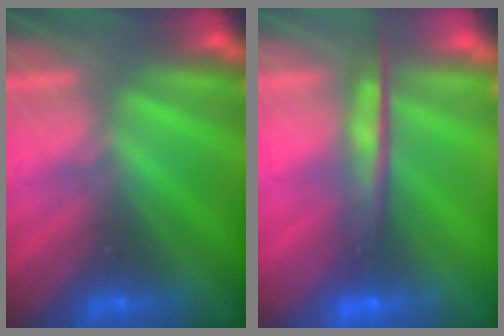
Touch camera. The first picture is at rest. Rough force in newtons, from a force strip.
{"total": 7.4}